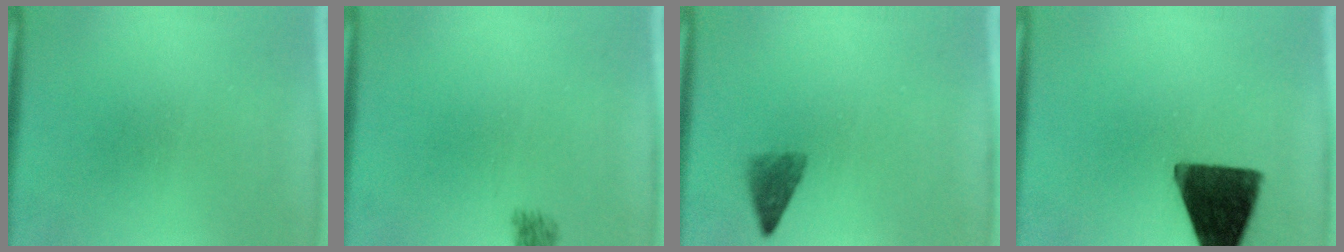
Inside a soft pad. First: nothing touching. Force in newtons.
{"total": 1.8}
{"total": 2.4}
{"total": 14.5}